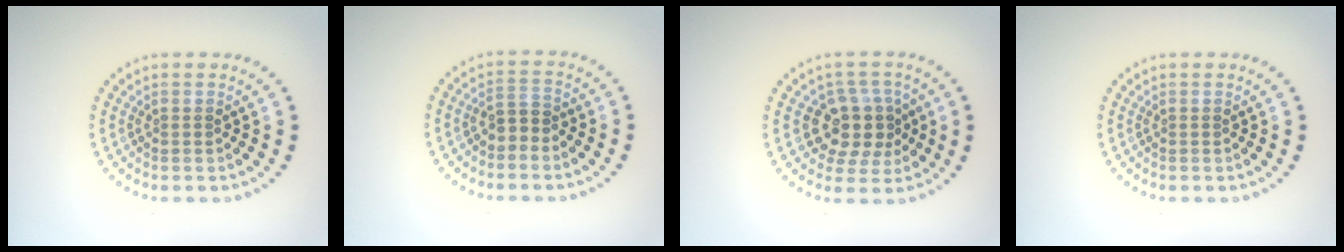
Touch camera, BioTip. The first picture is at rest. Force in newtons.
{"total": 1.9, "press": 1.6, "slide": 0.9}
{"total": 4.4, "press": 4.0, "slide": 1.9}
{"total": 0.0}